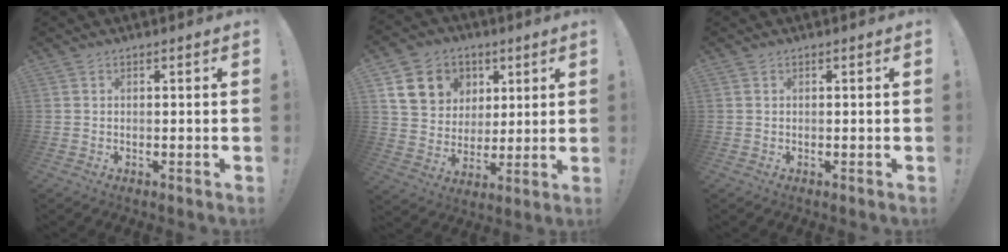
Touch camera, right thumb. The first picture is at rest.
{"total": 13.8, "force": [5.5, 11.8, 4.7], "torque": [-0.066, -0.021, 0.121]}
{"total": 0.0}